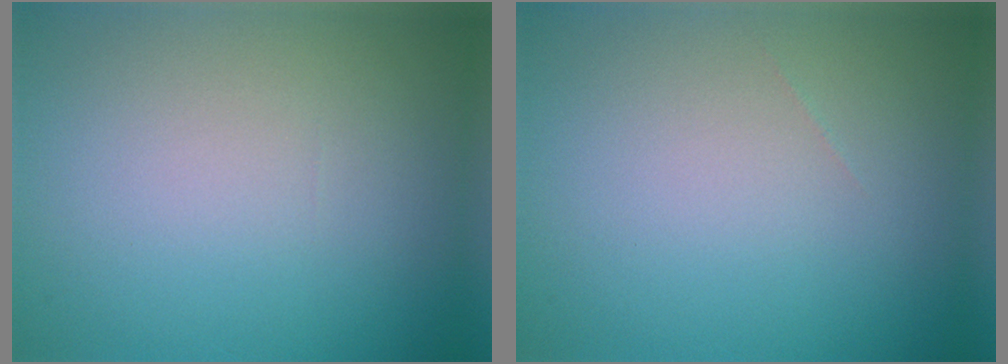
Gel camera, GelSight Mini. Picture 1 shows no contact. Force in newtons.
{"total": 0.0}